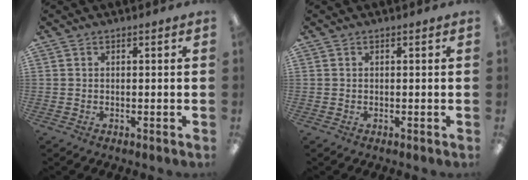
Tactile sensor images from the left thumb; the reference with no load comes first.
{"total": 0.0}